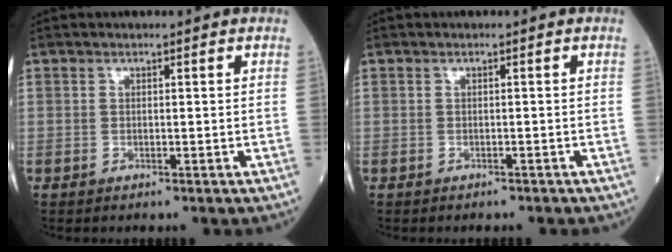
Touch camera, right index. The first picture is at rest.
{"total": 2.1, "force": [-1.8, 0.7, 0.8], "torque": [-0.019, -0.003, -0.016]}